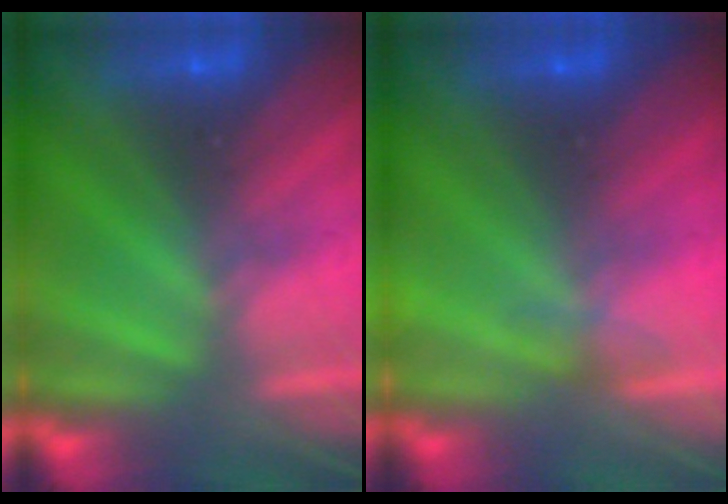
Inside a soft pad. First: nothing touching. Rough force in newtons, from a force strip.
{"total": 3.3}